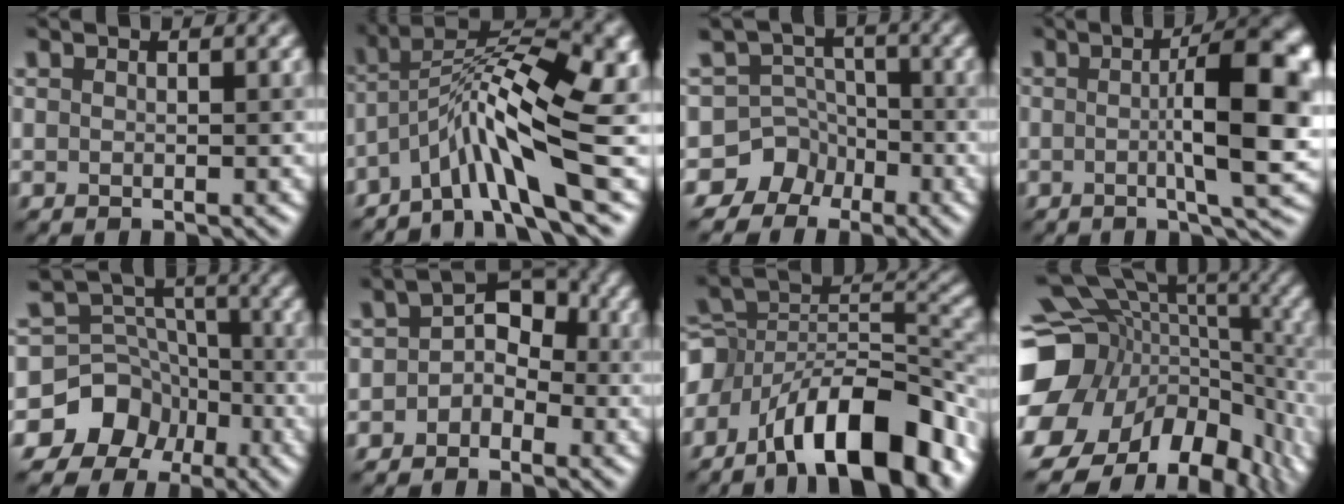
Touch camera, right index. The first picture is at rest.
{"total": 9.3, "force": [-3.0, 2.2, 8.5], "torque": [-0.136, 0.034, -0.054]}
{"total": 6.3, "force": [-3.8, 5.0, -0.7], "torque": [0.040, 0.016, -0.080]}
{"total": 9.3, "force": [0.0, 1.9, 9.1], "torque": [-0.115, 0.017, 0.006]}
{"total": 9.0, "force": [-5.4, 7.1, 0.7], "torque": [0.001, 0.021, -0.095]}
{"total": 3.0, "force": [-1.0, 2.2, 1.8], "torque": [-0.020, 0.023, -0.016]}
{"total": 12.3, "force": [-7.6, 4.9, 8.3], "torque": [-0.124, 0.033, -0.128]}
{"total": 17.9, "force": [-4.4, 13.5, 10.9], "torque": [-0.200, -0.005, -0.036]}